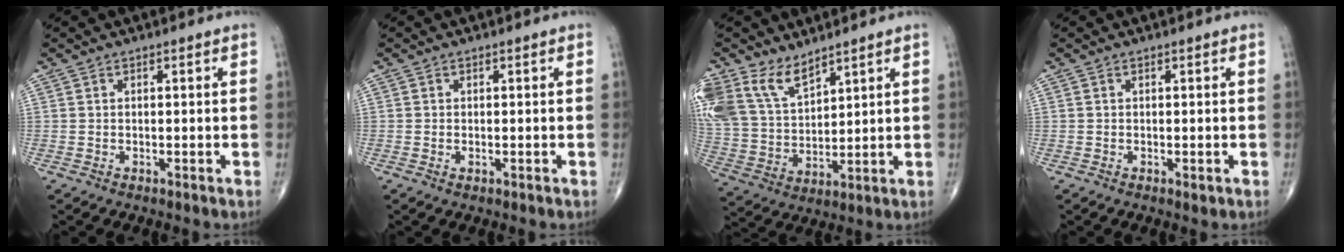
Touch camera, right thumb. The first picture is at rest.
{"total": 0.6, "force": [-0.1, 0.4, 0.5], "torque": [-0.011, 0.000, -0.001]}
{"total": 14.1, "force": [9.4, 7.9, 6.9], "torque": [-0.139, -0.031, 0.199]}
{"total": 0.8, "force": [-0.2, 0.5, 0.6], "torque": [-0.007, -0.002, -0.003]}